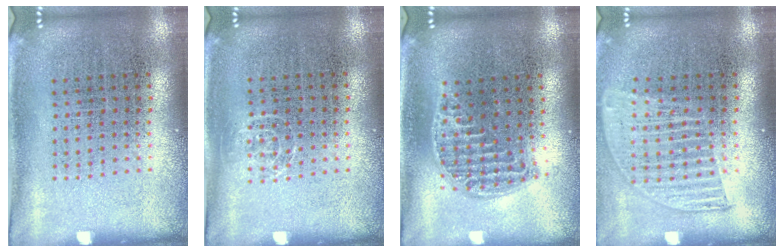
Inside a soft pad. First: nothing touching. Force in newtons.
{"total": 0.6, "press": 0.5, "slide": 0.4}
{"total": 1.2, "press": 1.1, "slide": 0.5}
{"total": 1.3, "press": 1.1, "slide": 0.6}